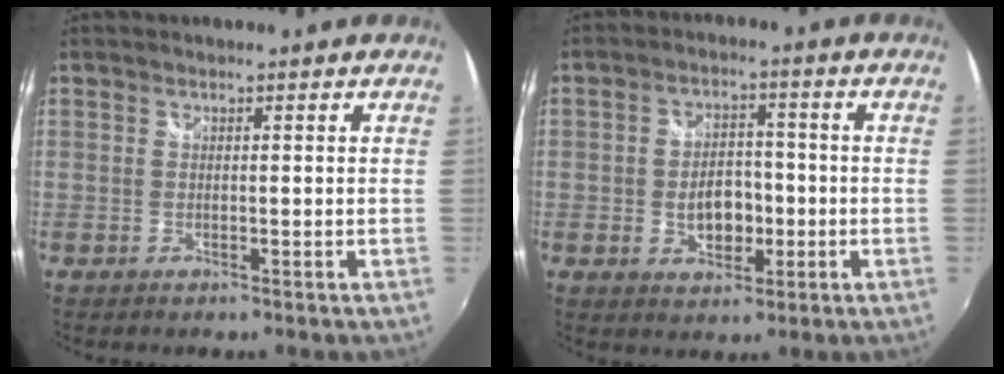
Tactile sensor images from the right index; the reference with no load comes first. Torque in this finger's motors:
{"motor_torque": [0.24, -0.12, 0.26, 0.05]}